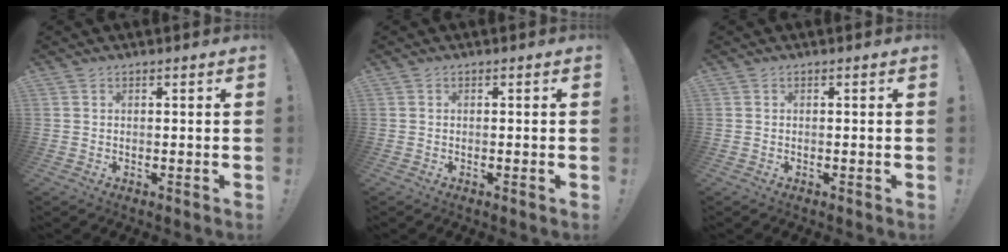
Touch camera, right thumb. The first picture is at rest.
{"total": 0.5, "force": [-0.3, -0.2, 0.4], "torque": [-0.006, -0.001, -0.006]}
{"total": 0.0}